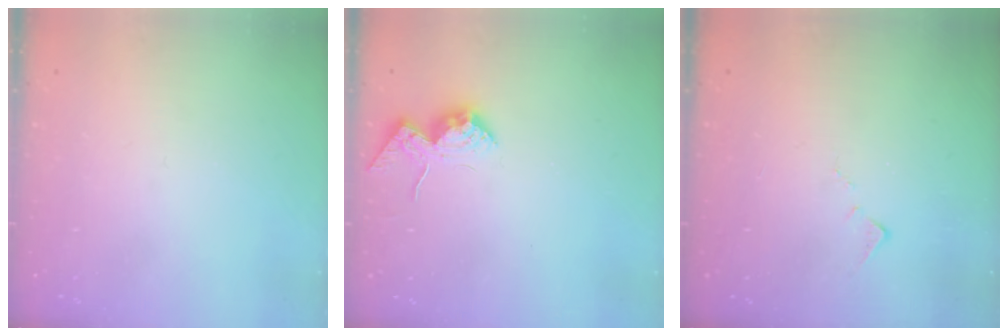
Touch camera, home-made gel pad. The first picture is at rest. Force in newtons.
{"total": 11.8, "press": 11.8, "slide": 0.4}
{"total": 7.5, "press": 7.4, "slide": 0.3}